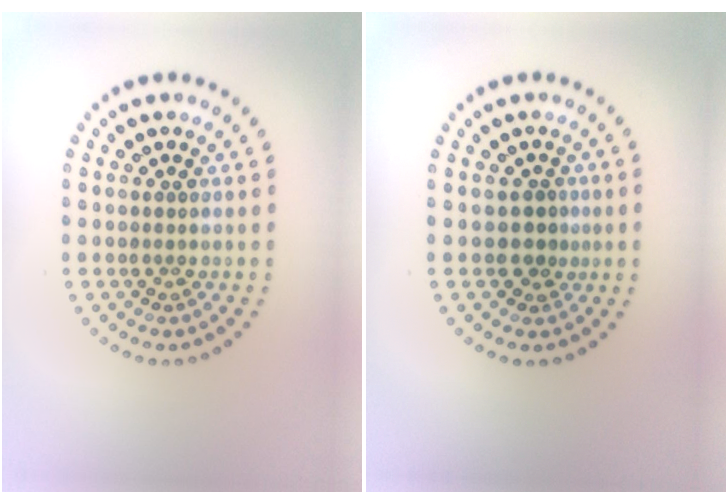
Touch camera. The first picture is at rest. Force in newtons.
{"total": 1.7, "press": 1.4, "slide": 0.9}